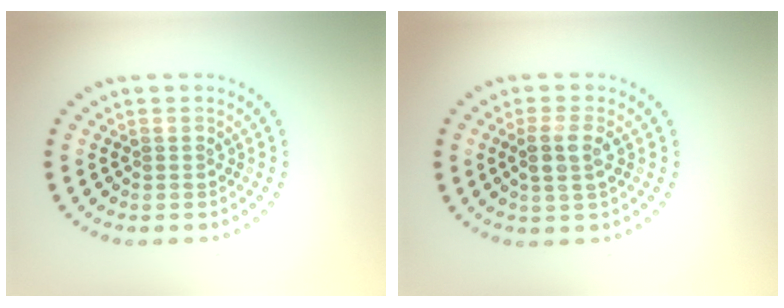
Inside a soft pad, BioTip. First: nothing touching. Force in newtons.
{"total": 2.2, "press": 2.1, "slide": 0.7}